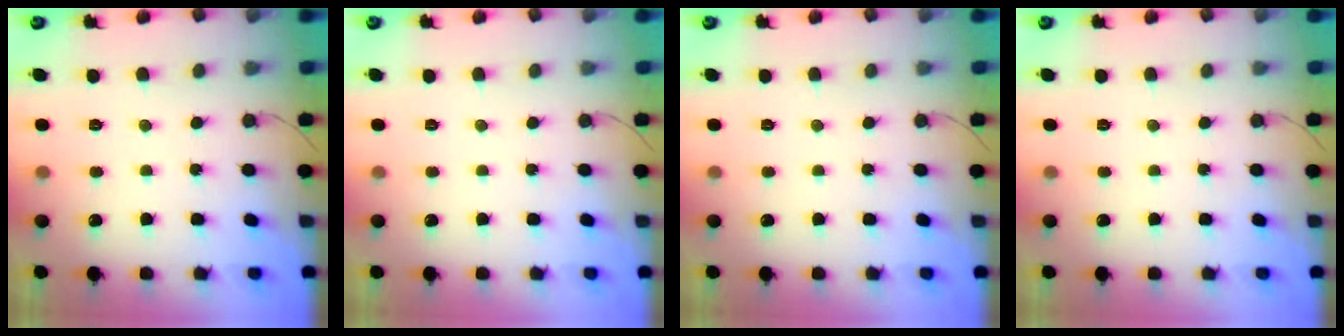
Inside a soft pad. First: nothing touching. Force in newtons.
{"total": 0.0}
{"total": 0.0}
{"total": 0.0}